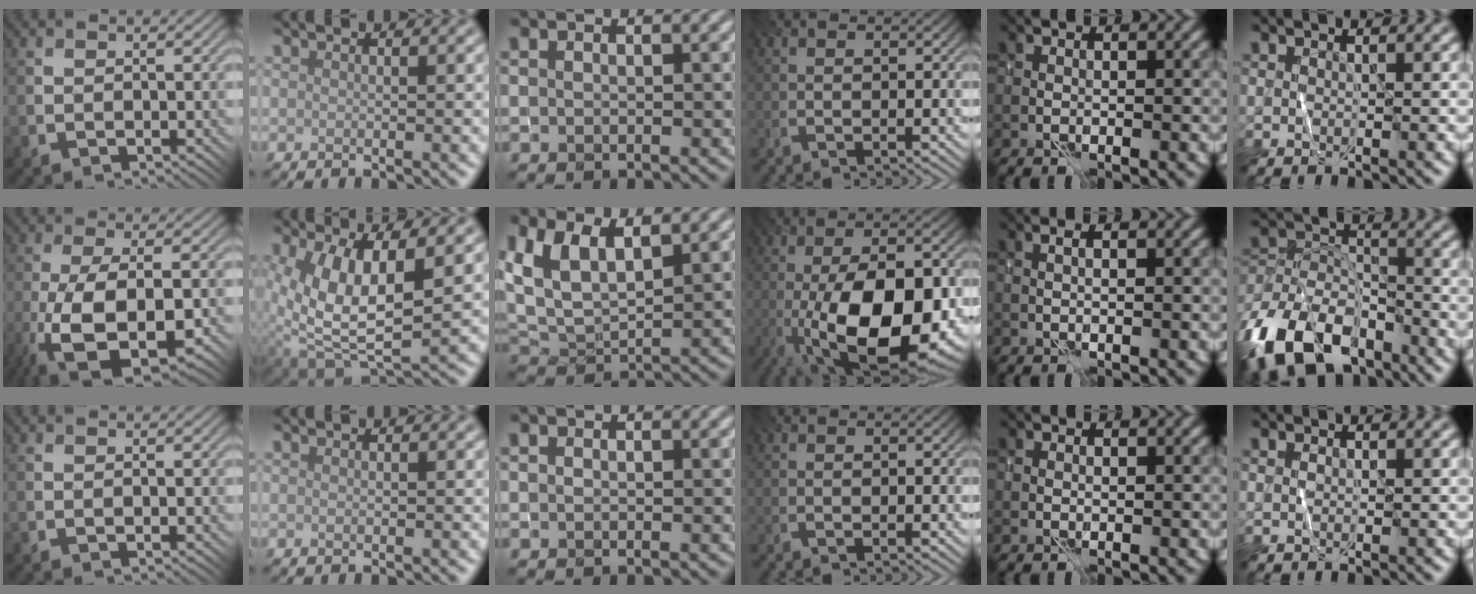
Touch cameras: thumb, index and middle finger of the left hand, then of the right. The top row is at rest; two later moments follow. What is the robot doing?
{"motion": "fold", "object": "shorts"}